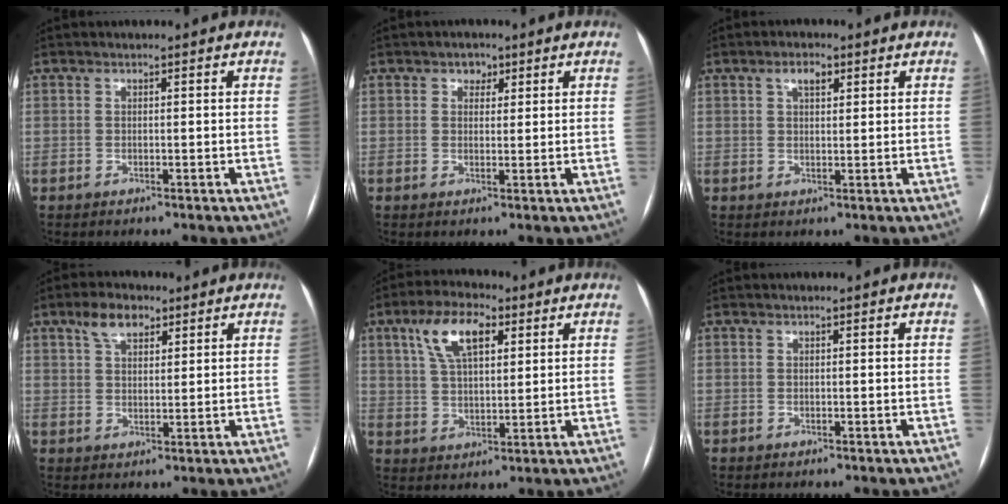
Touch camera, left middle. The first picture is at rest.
{"total": 2.2, "force": [1.2, 1.6, 0.8], "torque": [-0.010, 0.004, 0.015]}
{"total": 2.9, "force": [1.5, 1.3, 2.1], "torque": [-0.037, 0.006, 0.026]}
{"total": 5.2, "force": [3.2, 2.6, 3.1], "torque": [-0.061, 0.016, 0.061]}
{"total": 9.5, "force": [4.4, 4.0, 7.4], "torque": [-0.146, 0.022, 0.083]}
{"total": 0.0}